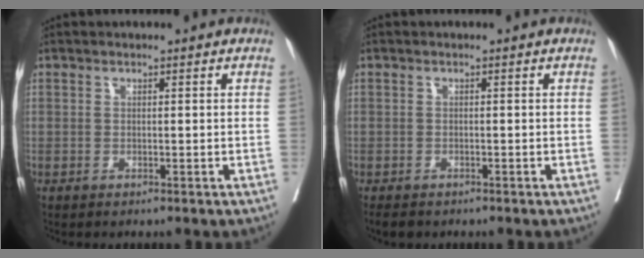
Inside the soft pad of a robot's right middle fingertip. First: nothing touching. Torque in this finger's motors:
{"motor_torque": [0.05, -0.05, 0.03, 0.00]}